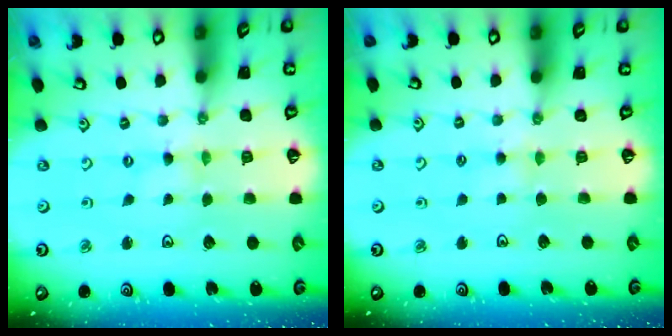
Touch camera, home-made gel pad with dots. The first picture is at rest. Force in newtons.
{"total": 3.7, "press": 3.7, "slide": 0.7}